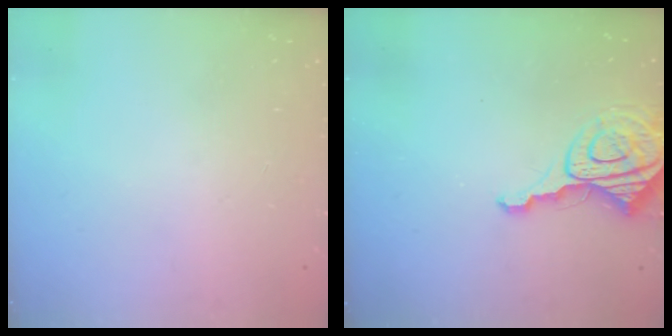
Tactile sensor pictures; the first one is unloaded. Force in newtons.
{"total": 8.9, "press": 8.8, "slide": 1.0}